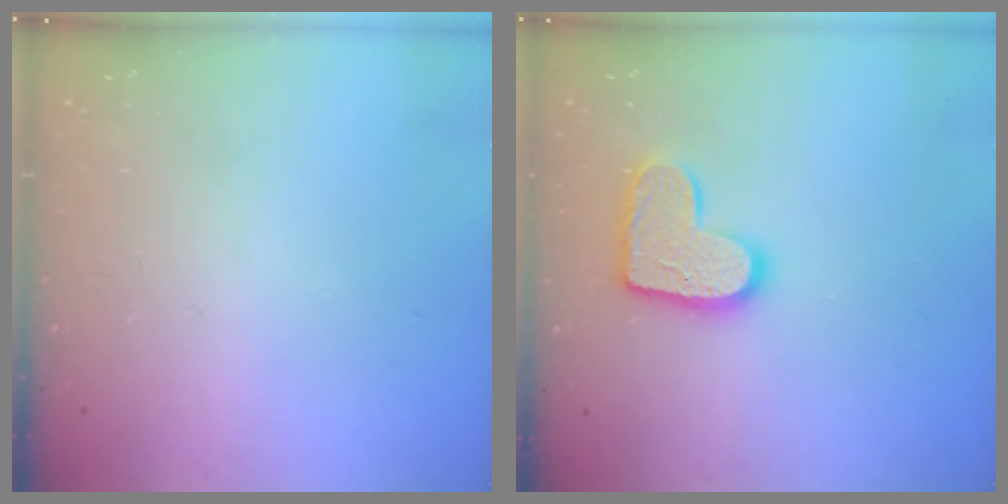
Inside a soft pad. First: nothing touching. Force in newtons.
{"total": 12.8, "press": 12.8, "slide": 0.8}